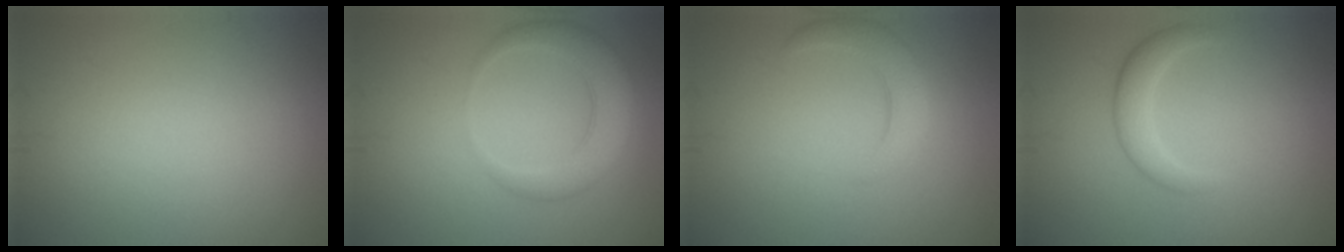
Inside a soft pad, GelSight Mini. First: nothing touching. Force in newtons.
{"total": 4.1, "press": 4.1, "slide": 0.2}
{"total": 2.9, "press": 2.9, "slide": 0.2}
{"total": 2.3, "press": 2.3, "slide": 0.1}